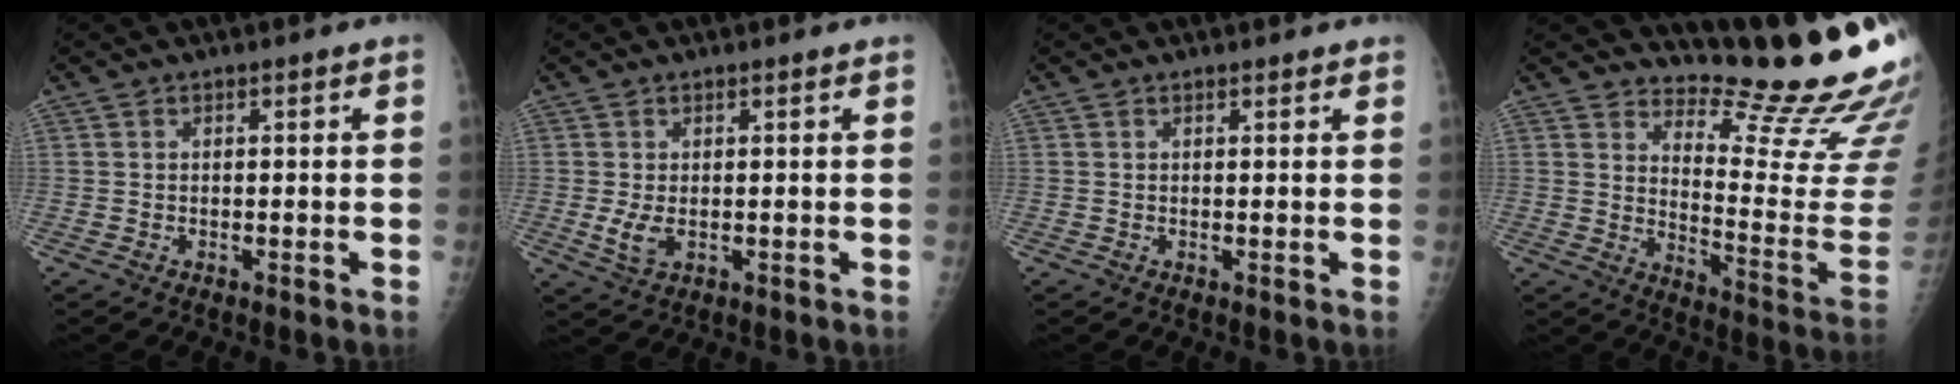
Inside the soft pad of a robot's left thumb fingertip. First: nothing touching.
{"total": 3.4, "force": [0.2, 1.8, 2.9], "torque": [-0.060, -0.010, 0.010]}
{"total": 1.0, "force": [0.9, 0.3, 0.3], "torque": [-0.003, -0.001, 0.013]}
{"total": 18.0, "force": [16.5, 1.5, 6.9], "torque": [-0.066, -0.197, 0.215]}